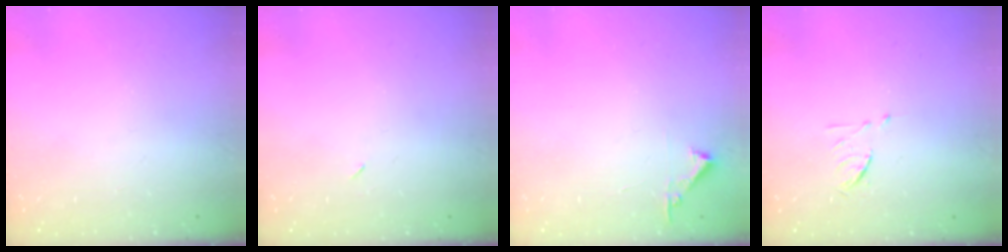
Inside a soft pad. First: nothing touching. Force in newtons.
{"total": 2.2, "press": 1.8, "slide": 1.2}
{"total": 4.4, "press": 4.4, "slide": 0.4}
{"total": 6.3, "press": 6.2, "slide": 1.0}